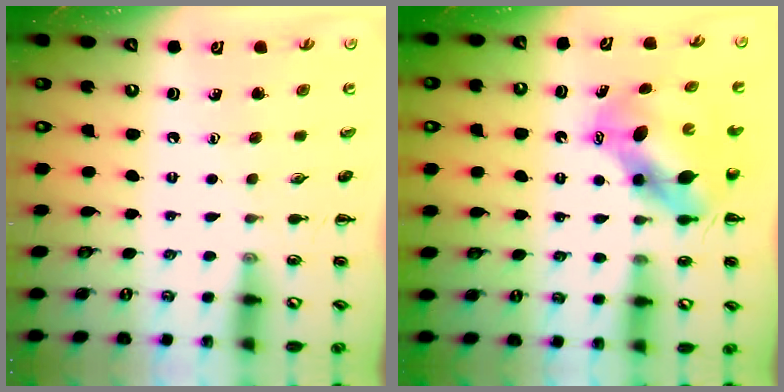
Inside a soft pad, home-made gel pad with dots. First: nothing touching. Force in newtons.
{"total": 6.9, "press": 6.7, "slide": 1.3}